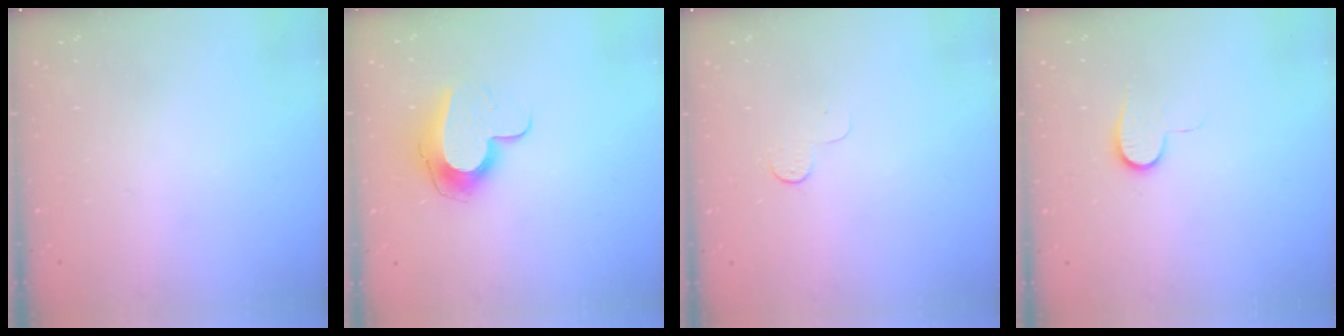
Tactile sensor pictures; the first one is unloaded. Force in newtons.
{"total": 10.7, "press": 10.6, "slide": 0.7}
{"total": 3.9, "press": 3.8, "slide": 0.4}
{"total": 6.3, "press": 6.2, "slide": 0.8}